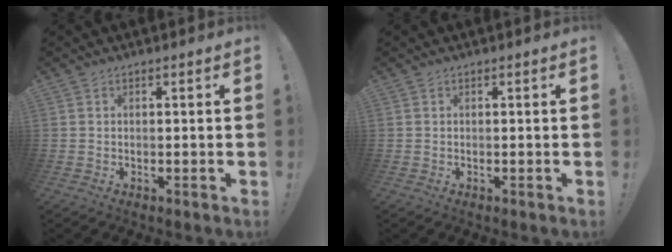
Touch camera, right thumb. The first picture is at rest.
{"total": 0.0}